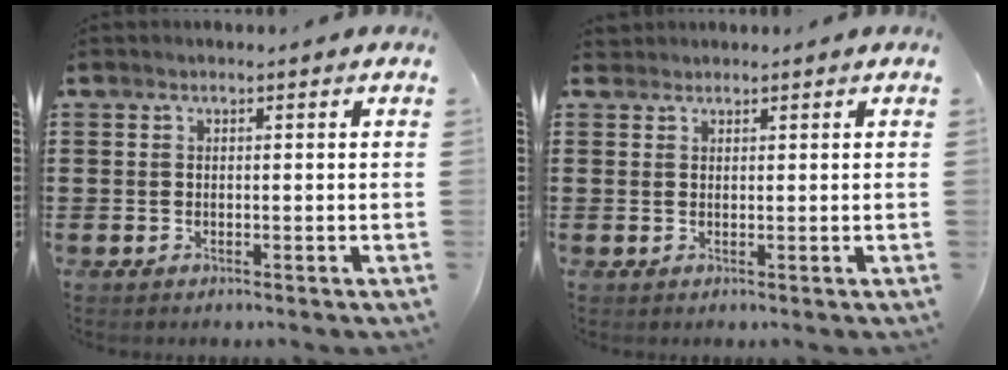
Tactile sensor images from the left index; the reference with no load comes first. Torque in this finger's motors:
{"motor_torque": [0.01, -0.01, -0.05, -0.03]}